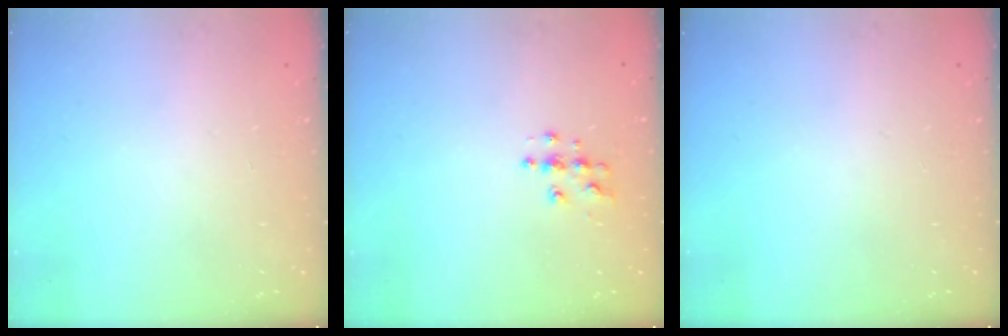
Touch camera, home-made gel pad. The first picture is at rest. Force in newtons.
{"total": 5.0, "press": 5.0, "slide": 0.2}
{"total": 0.0}